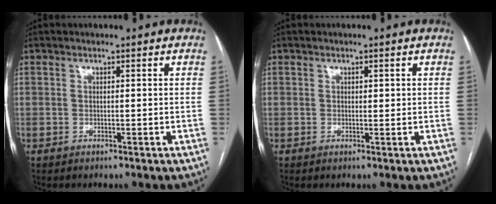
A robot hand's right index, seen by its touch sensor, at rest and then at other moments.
{"total": 0.8, "force": [0.3, 0.4, 0.7], "torque": [-0.009, 0.000, 0.004]}